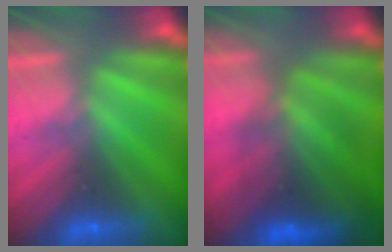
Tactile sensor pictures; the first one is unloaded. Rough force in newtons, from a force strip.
{"total": 7.4}